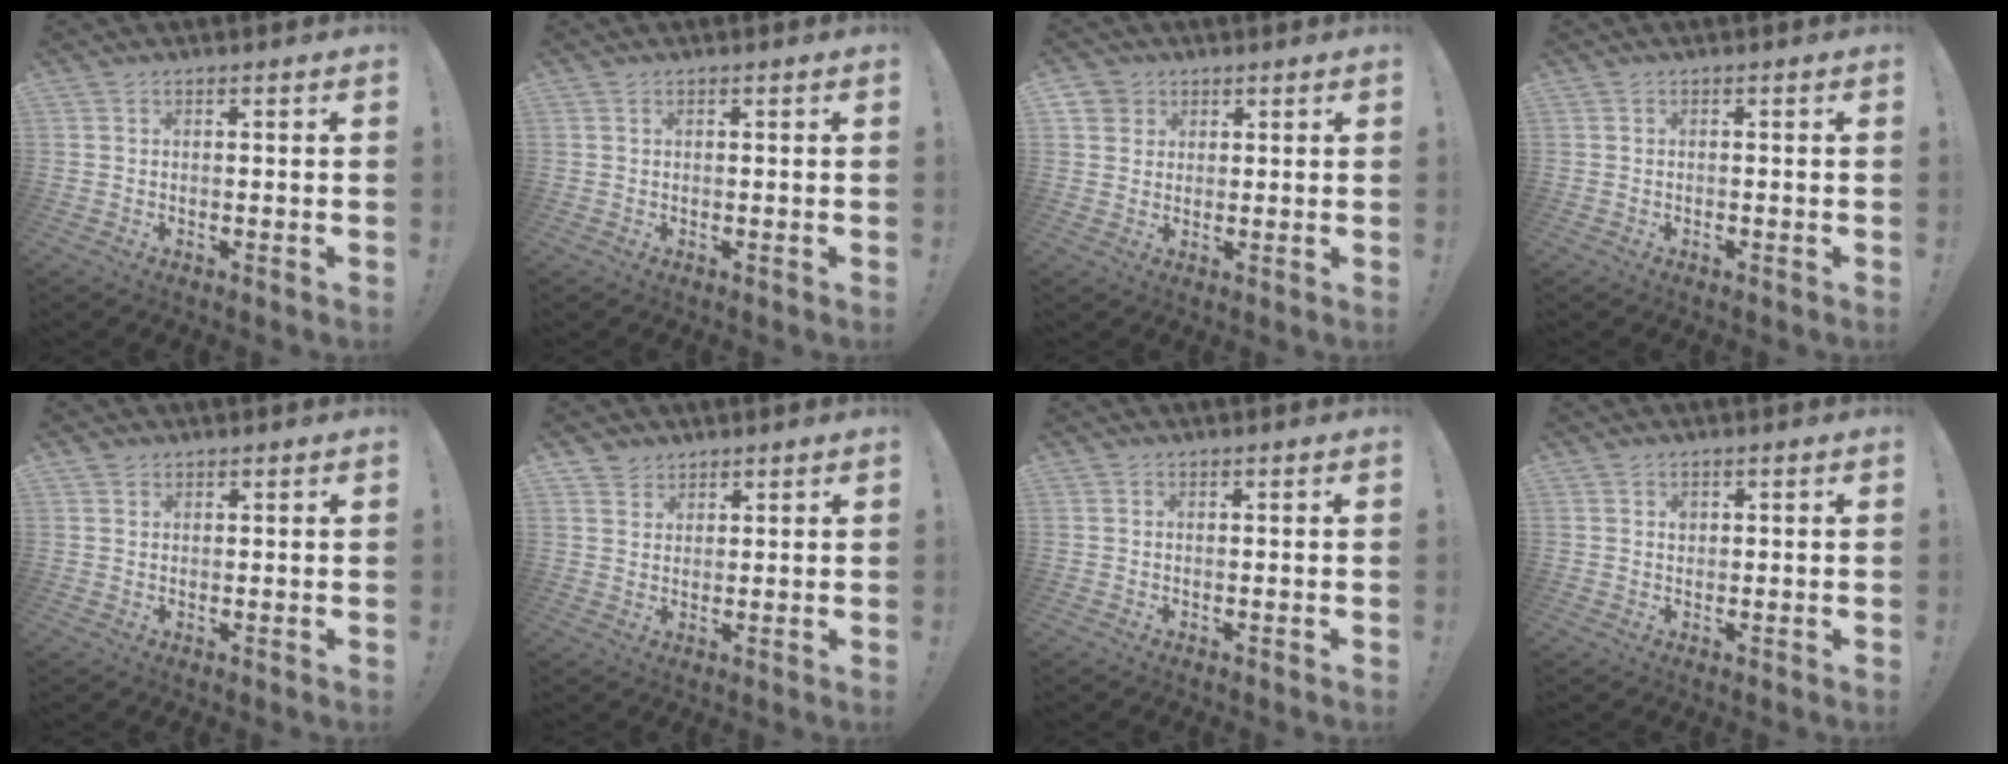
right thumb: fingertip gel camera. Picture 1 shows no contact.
{"total": 0.0}
{"total": 4.3, "force": [2.2, 3.7, 0.5], "torque": [-0.014, -0.007, 0.042]}
{"total": 0.5, "force": [-0.5, 0.1, 0.1], "torque": [-0.001, 0.000, -0.010]}
{"total": 1.6, "force": [1.2, 1.0, 0.1], "torque": [0.001, -0.004, 0.023]}
{"total": 4.0, "force": [3.0, 2.6, -0.1], "torque": [0.007, -0.020, 0.055]}
{"total": 0.0}
{"total": 1.1, "force": [0.4, 1.0, 0.4], "torque": [0.006, -0.004, 0.005]}